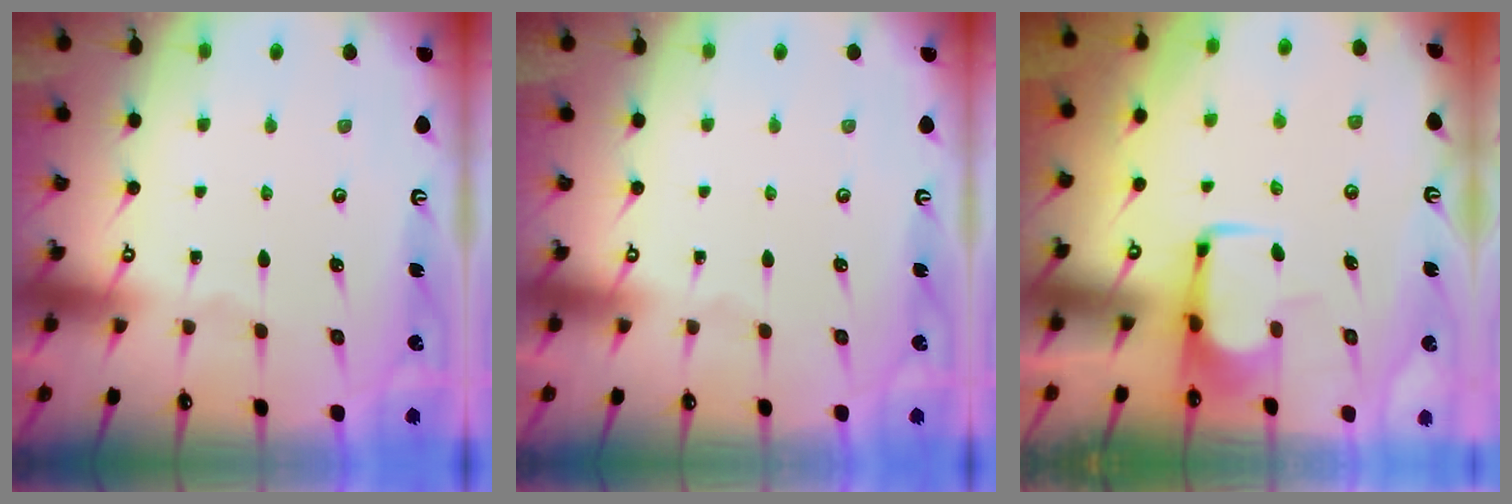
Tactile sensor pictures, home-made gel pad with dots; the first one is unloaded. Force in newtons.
{"total": 0.0}
{"total": 2.1, "press": 2.1, "slide": 0.4}